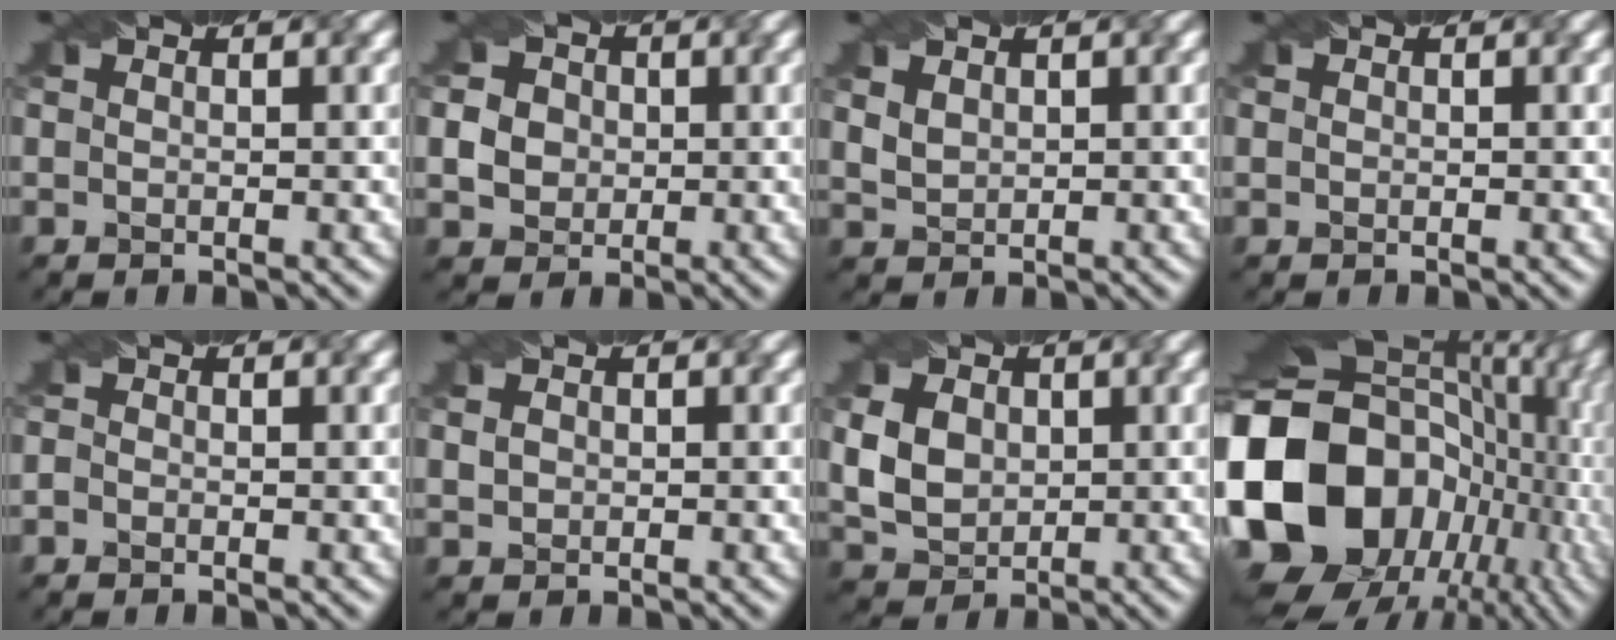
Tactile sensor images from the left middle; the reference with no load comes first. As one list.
[{"total": 6.0, "force": [1.4, 5.3, 2.4], "torque": [-0.052, 0.032, 0.015]}, {"total": 2.2, "force": [1.3, 1.4, 0.9], "torque": [-0.034, 0.007, 0.034]}, {"total": 0.8, "force": [0.4, 0.7, 0.3], "torque": [-0.006, 0.009, -0.002]}, {"total": 0.6, "force": [-0.4, 0.3, 0.2], "torque": [-0.008, 0.006, -0.010]}, {"total": 1.2, "force": [0.3, 1.0, 0.5], "torque": [-0.019, 0.004, 0.016]}, {"total": 5.7, "force": [1.1, 4.6, 3.2], "torque": [-0.082, 0.017, 0.018]}, {"total": 20.4, "force": [-4.0, 16.7, 11.0], "torque": [-0.251, 0.001, -0.074]}]